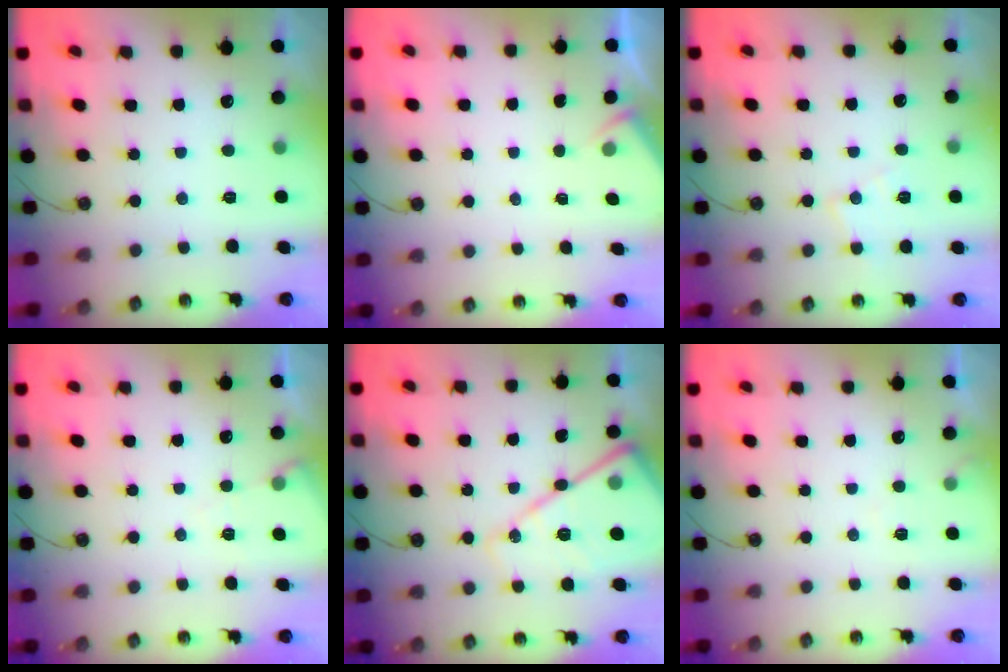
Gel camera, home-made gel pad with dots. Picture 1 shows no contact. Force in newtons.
{"total": 2.1, "press": 2.1, "slide": 0.4}
{"total": 8.9, "press": 8.9, "slide": 0.6}
{"total": 5.0, "press": 5.0, "slide": 0.7}
{"total": 17.2, "press": 17.1, "slide": 1.5}
{"total": 3.4, "press": 3.3, "slide": 0.6}